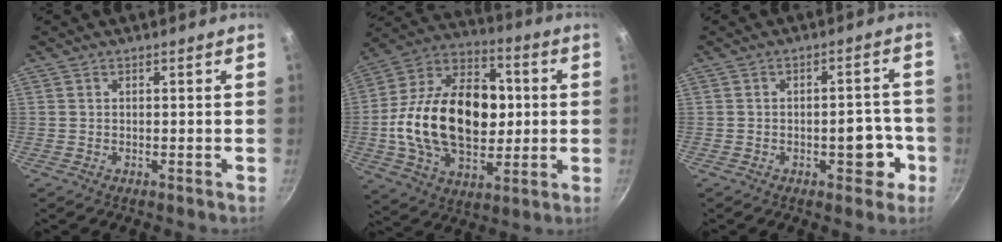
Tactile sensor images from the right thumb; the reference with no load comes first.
{"total": 26.4, "force": [0.3, 17.2, 20.0], "torque": [-0.318, 0.029, -0.001]}
{"total": 6.7, "force": [-2.5, 3.6, 5.1], "torque": [-0.029, 0.023, -0.030]}